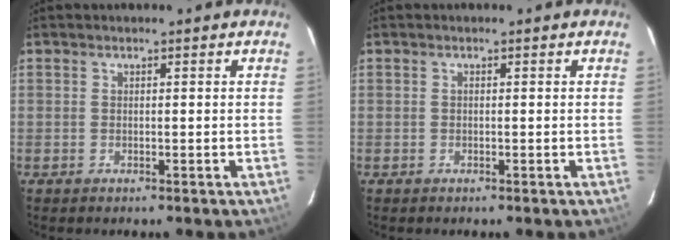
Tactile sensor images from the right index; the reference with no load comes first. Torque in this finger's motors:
{"motor_torque": [0.14, -0.03, 0.13, 0.01]}